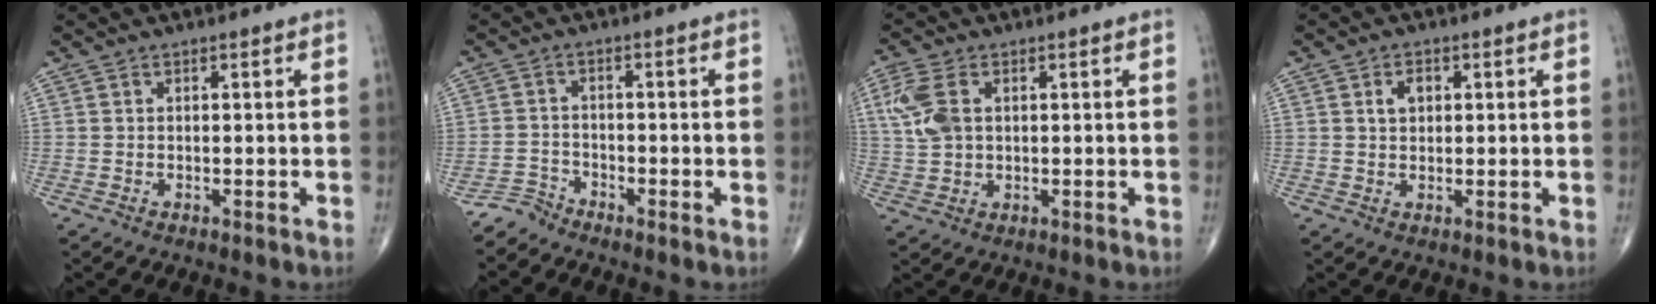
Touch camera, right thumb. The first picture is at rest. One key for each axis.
{"total": 2.7, "fx": -2.6, "fy": 0.5, "fz": -0.6, "tx": 0.021, "ty": -0.003, "tz": -0.058}
{"total": 7.3, "fx": 1.9, "fy": 4.6, "fz": 5.4, "tx": -0.128, "ty": 0.004, "tz": 0.041}
{"total": 2.9, "fx": 0.9, "fy": 2.0, "fz": 1.9, "tx": -0.025, "ty": 0.003, "tz": 0.014}